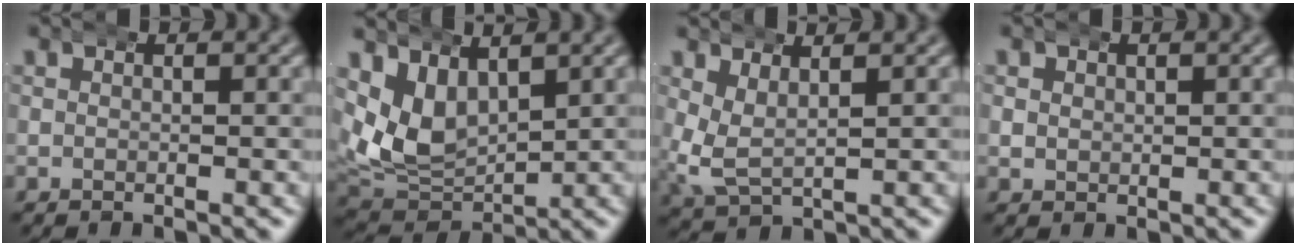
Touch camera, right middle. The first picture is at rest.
{"total": 7.1, "force": [1.6, 5.6, 4.1], "torque": [-0.112, -0.015, 0.033]}
{"total": 3.6, "force": [1.3, 2.4, 2.3], "torque": [-0.079, -0.022, 0.036]}
{"total": 1.3, "force": [0.5, 1.2, 0.2], "torque": [-0.014, -0.005, 0.012]}